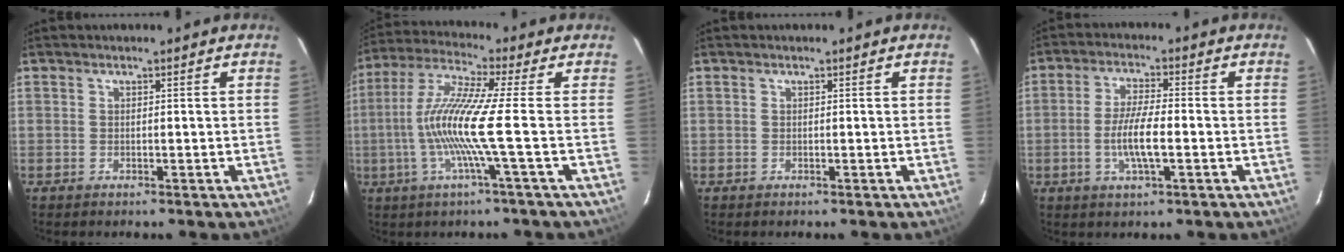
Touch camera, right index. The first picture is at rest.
{"total": 11.4, "force": [-2.4, -1.6, 11.0], "torque": [-0.220, -0.002, -0.047]}
{"total": 0.0}
{"total": 7.2, "force": [-1.8, 1.5, 6.8], "torque": [-0.135, -0.002, -0.036]}